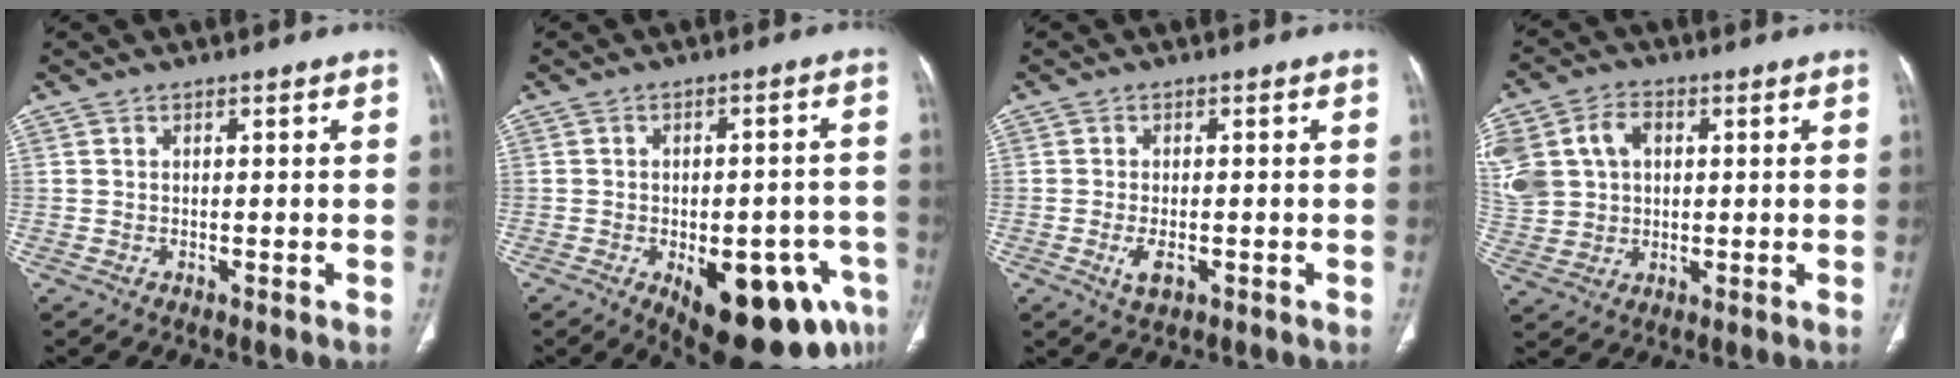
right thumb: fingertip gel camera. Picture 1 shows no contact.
{"total": 19.0, "force": [-8.3, 8.6, 14.8], "torque": [-0.137, 0.023, -0.092]}
{"total": 3.2, "force": [-1.1, 1.6, 2.6], "torque": [-0.051, -0.003, -0.016]}
{"total": 16.6, "force": [3.9, 13.2, 9.3], "torque": [-0.224, 0.029, 0.086]}